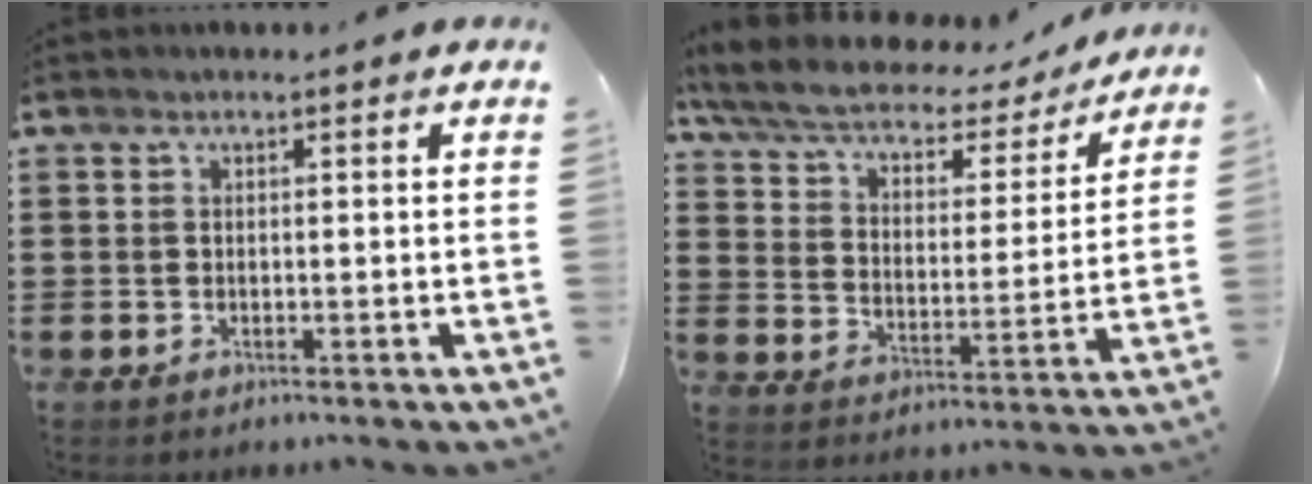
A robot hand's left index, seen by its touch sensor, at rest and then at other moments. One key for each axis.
{"total": 5.8, "fx": 5.0, "fy": 1.4, "fz": 2.7, "tx": -0.075, "ty": -0.033, "tz": 0.081}